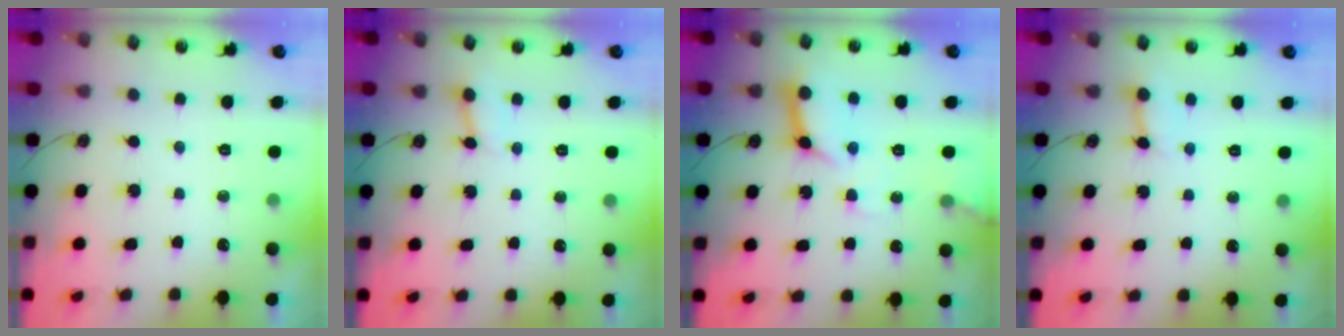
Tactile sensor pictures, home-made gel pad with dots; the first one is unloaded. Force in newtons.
{"total": 3.0, "press": 2.9, "slide": 0.4}
{"total": 11.8, "press": 11.7, "slide": 1.4}
{"total": 2.8, "press": 2.7, "slide": 0.4}